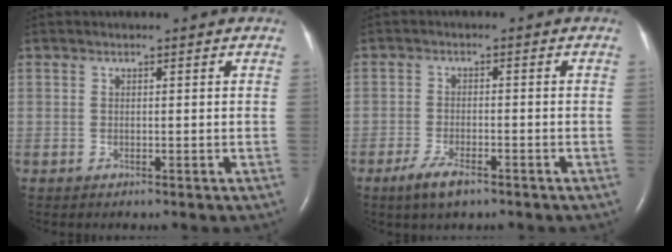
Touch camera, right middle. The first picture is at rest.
{"total": 4.4, "force": [-2.9, 1.2, 3.0], "torque": [-0.068, -0.006, -0.051]}